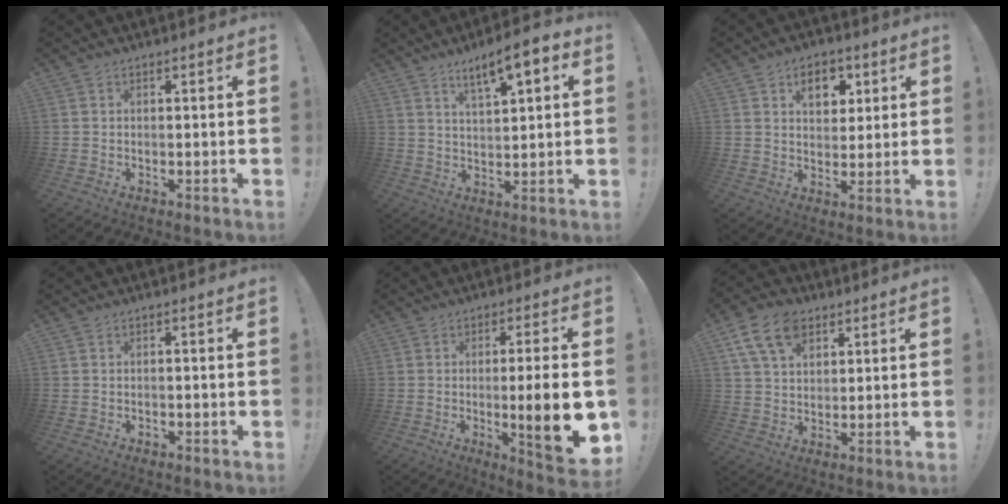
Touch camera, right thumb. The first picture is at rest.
{"total": 8.5, "force": [4.9, 2.1, 6.6], "torque": [-0.102, -0.024, 0.080]}
{"total": 8.7, "force": [4.1, 6.1, 4.7], "torque": [-0.056, -0.007, 0.072]}
{"total": 0.6, "force": [-0.5, 0.4, 0.1], "torque": [0.000, 0.003, -0.009]}
{"total": 14.0, "force": [-2.1, 1.9, 13.7], "torque": [-0.188, -0.003, -0.025]}
{"total": 12.6, "force": [6.6, 8.2, 7.0], "torque": [-0.129, -0.018, 0.125]}